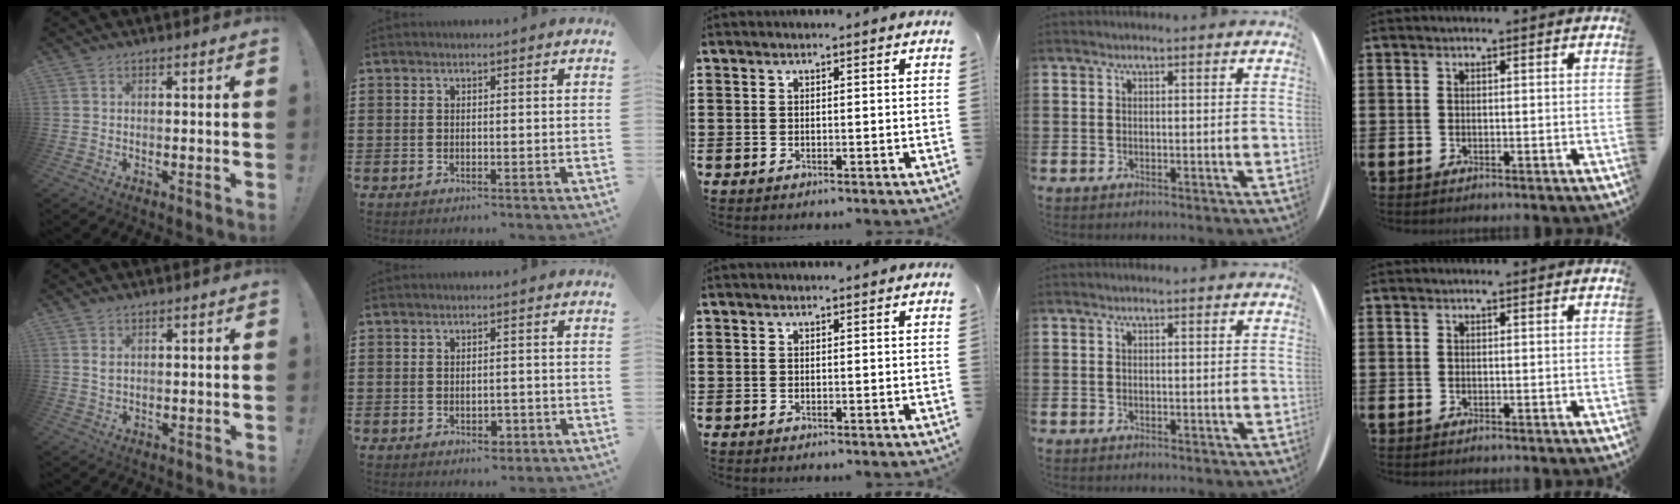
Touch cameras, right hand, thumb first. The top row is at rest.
{"thumb": {"total": 2.0, "force": [1.2, 1.1, 1.1], "torque": [-0.015, -0.004, 0.021]}, "index": {"total": 2.2, "force": [-0.7, 1.3, 1.6], "torque": [-0.031, 0.001, -0.013]}}